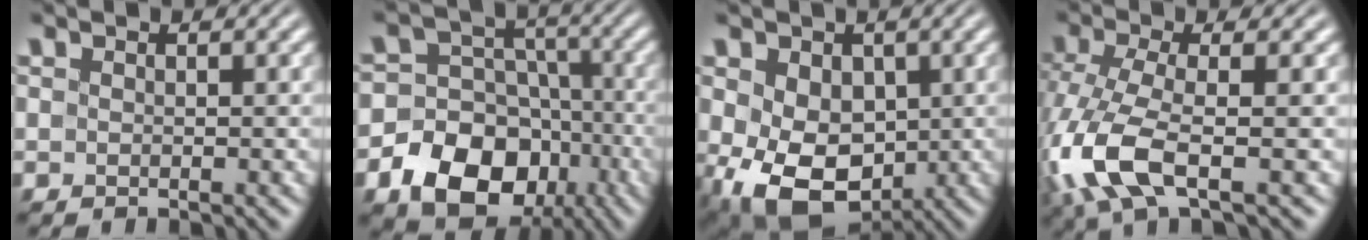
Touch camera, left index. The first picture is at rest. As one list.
[{"total": 12.9, "force": [-5.5, 10.3, 5.4], "torque": [-0.092, -0.021, -0.118]}, {"total": 9.7, "force": [-1.5, 7.0, 6.5], "torque": [-0.123, -0.028, -0.019]}, {"total": 7.1, "force": [-2.9, 2.4, 6.1], "torque": [-0.151, -0.009, -0.068]}]